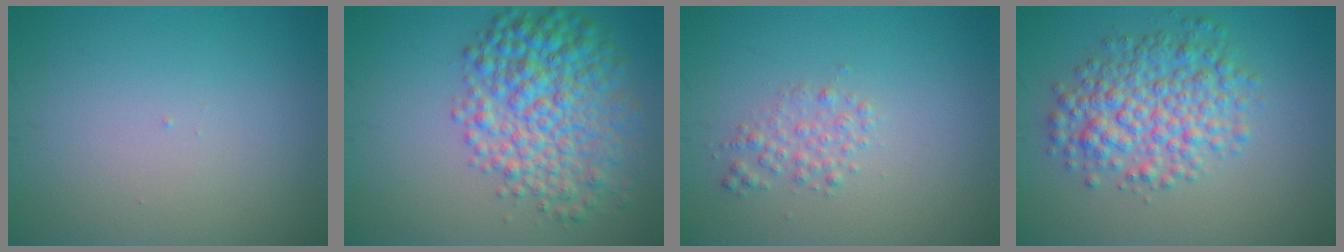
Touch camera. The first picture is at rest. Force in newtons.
{"total": 7.6, "press": 7.6, "slide": 0.1}
{"total": 1.7, "press": 1.7, "slide": 0.0}
{"total": 5.7, "press": 5.7, "slide": 0.1}